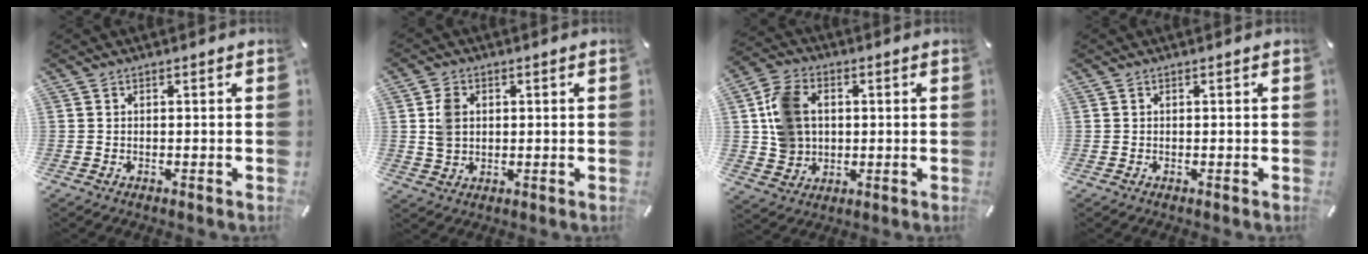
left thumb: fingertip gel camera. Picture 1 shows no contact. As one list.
[{"total": 5.3, "force": [0.7, 4.3, 3.1], "torque": [-0.063, 0.004, 0.013]}, {"total": 10.4, "force": [1.8, 8.8, 5.2], "torque": [-0.101, 0.016, 0.039]}, {"total": 0.0}]